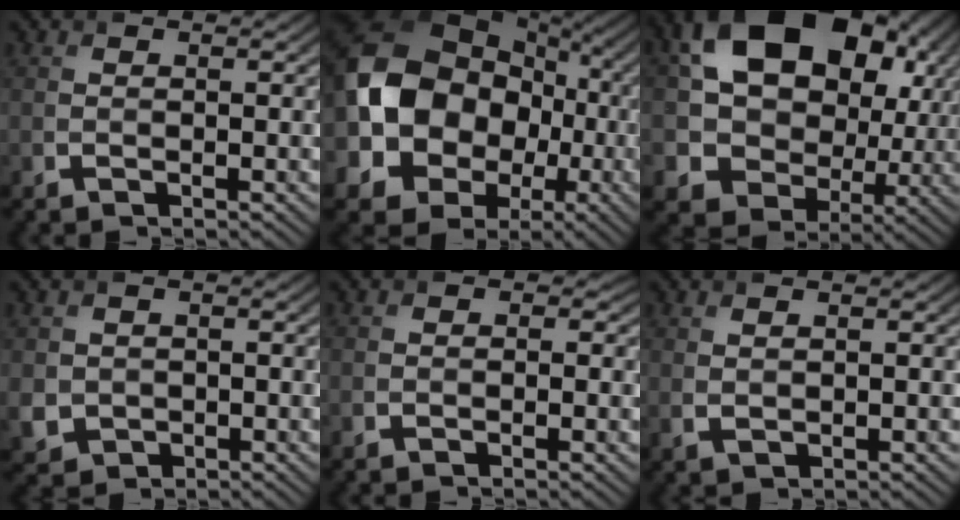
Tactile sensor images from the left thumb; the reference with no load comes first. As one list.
[{"total": 18.4, "force": [-0.9, 14.7, 11.0], "torque": [-0.250, -0.014, -0.003]}, {"total": 19.0, "force": [4.5, 14.6, 11.3], "torque": [-0.214, -0.016, 0.096]}, {"total": 3.0, "force": [0.0, 2.8, 1.1], "torque": [-0.039, -0.012, 0.002]}, {"total": 0.8, "force": [-0.2, 0.7, 0.2], "torque": [0.000, -0.007, -0.006]}, {"total": 1.1, "force": [0.7, 0.4, 0.8], "torque": [-0.024, -0.004, 0.019]}]